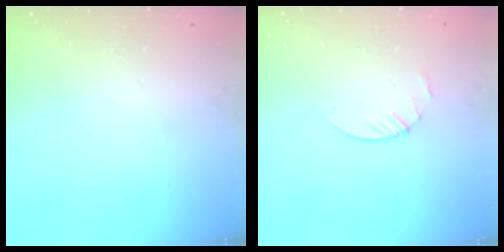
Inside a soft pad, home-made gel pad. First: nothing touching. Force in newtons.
{"total": 3.0, "press": 3.0, "slide": 0.3}